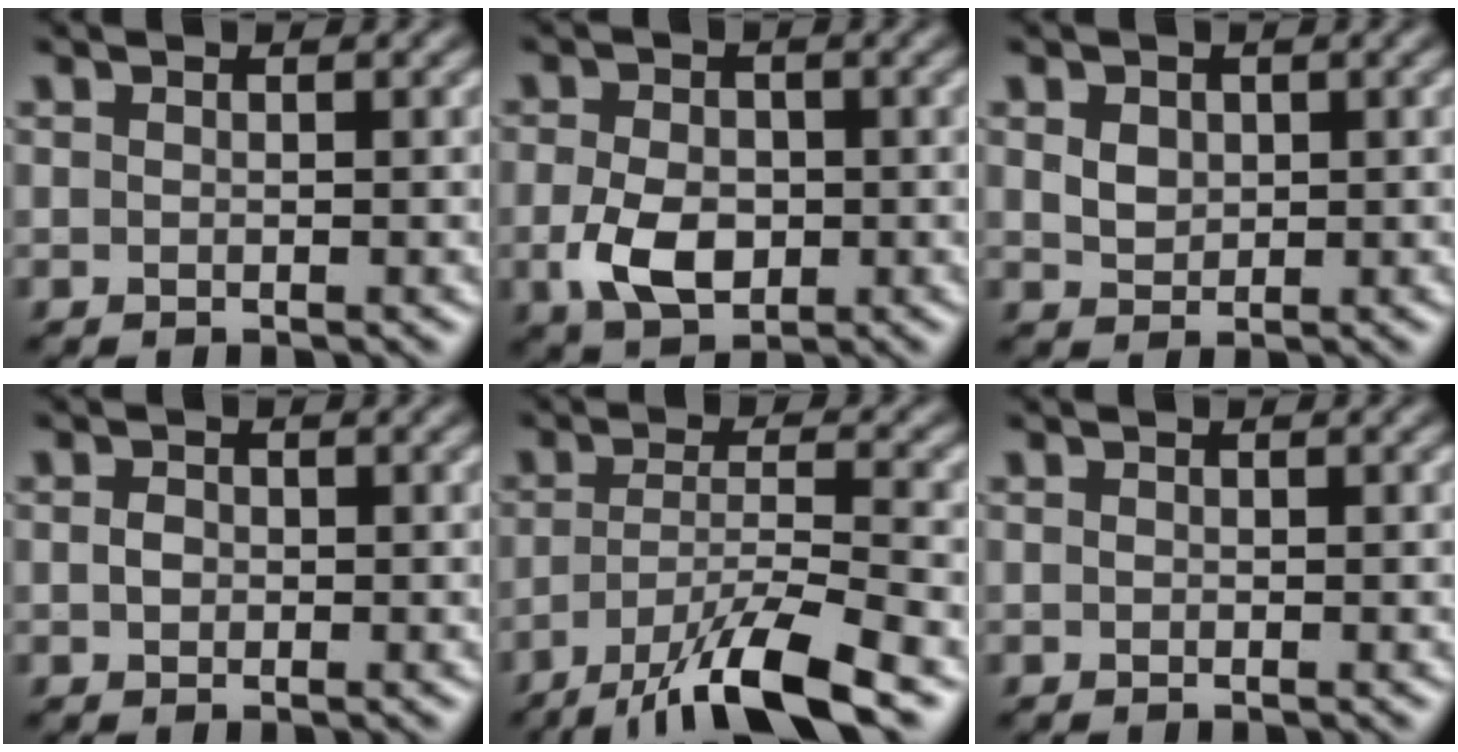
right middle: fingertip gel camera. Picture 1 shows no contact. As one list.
[{"total": 4.4, "force": [-0.9, 3.0, 3.1], "torque": [-0.069, -0.005, -0.021]}, {"total": 1.8, "force": [0.6, 1.4, 1.0], "torque": [-0.023, 0.000, 0.012]}, {"total": 1.1, "force": [0.0, 0.9, 0.6], "torque": [-0.015, 0.001, -0.004]}, {"total": 8.5, "force": [-5.6, 1.7, 6.1], "torque": [-0.104, 0.001, -0.105]}, {"total": 0.0}]